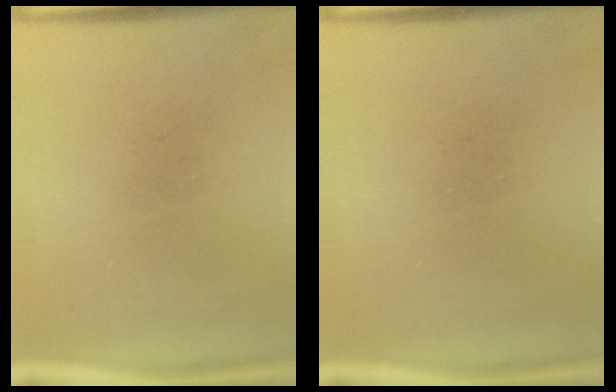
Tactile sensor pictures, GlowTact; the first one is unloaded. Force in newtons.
{"total": 0.0}